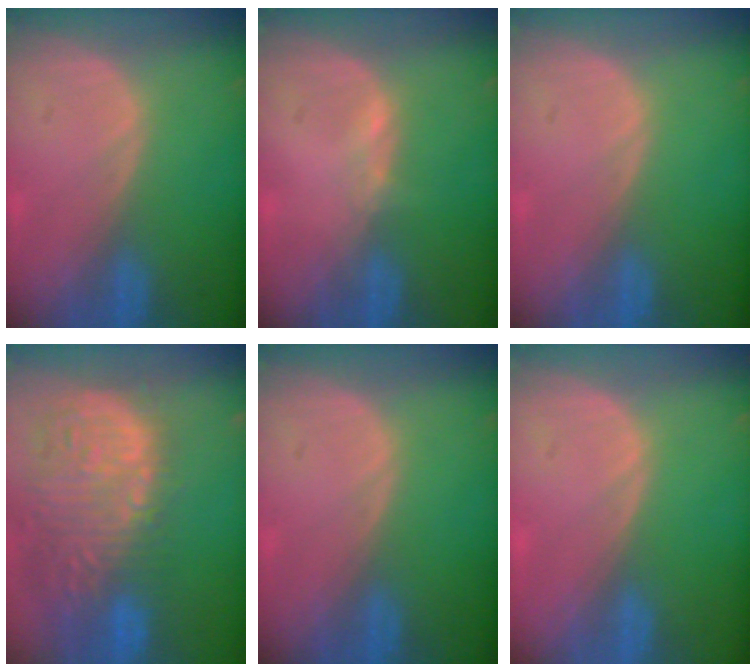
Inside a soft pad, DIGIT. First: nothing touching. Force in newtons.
{"total": 0.7, "press": 0.7, "slide": 0.2}
{"total": 0.0}
{"total": 15.3, "press": 12.6, "slide": 8.7}
{"total": 0.0}
{"total": 0.0}